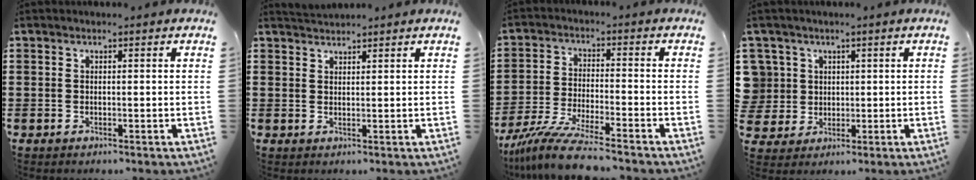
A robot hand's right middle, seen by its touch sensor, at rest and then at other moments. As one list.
[{"total": 1.7, "force": [1.7, 0.1, 0.1], "torque": [-0.005, 0.002, 0.033]}, {"total": 8.2, "force": [-7.1, 0.0, 4.1], "torque": [-0.090, -0.011, -0.139]}, {"total": 5.1, "force": [1.0, 5.0, 0.5], "torque": [-0.035, 0.005, 0.016]}]